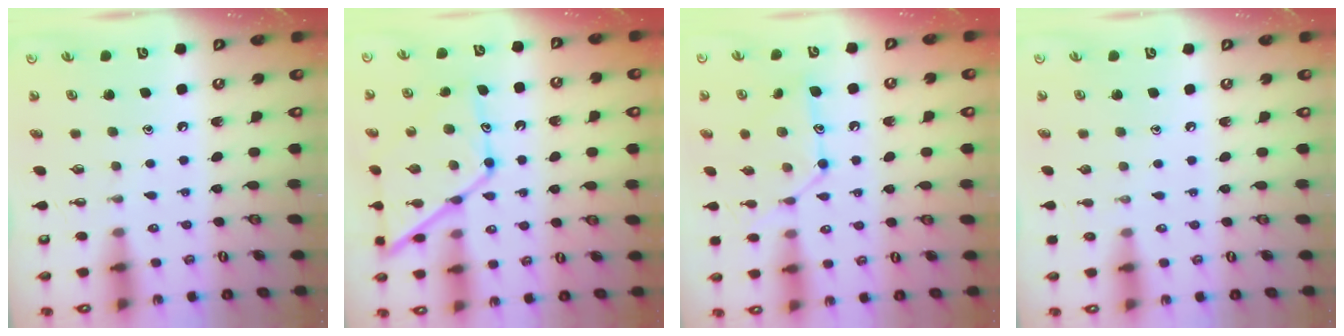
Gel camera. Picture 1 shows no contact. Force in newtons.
{"total": 16.2, "press": 16.2, "slide": 1.4}
{"total": 12.4, "press": 12.4, "slide": 0.4}
{"total": 0.0}